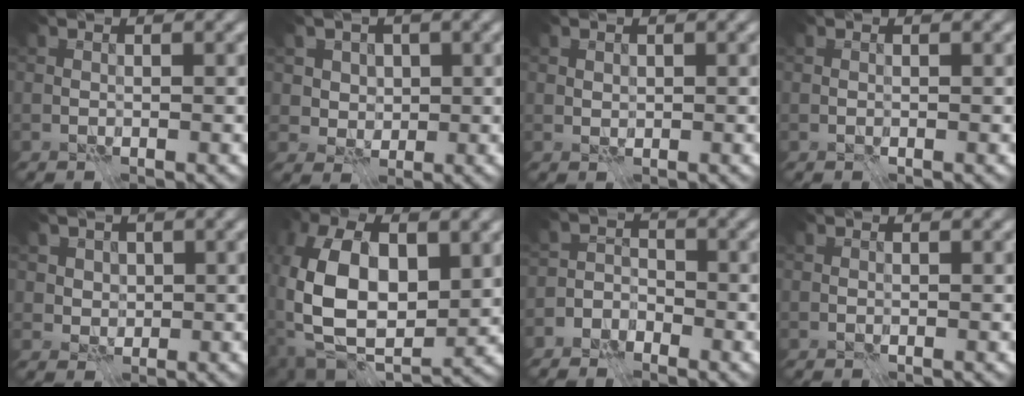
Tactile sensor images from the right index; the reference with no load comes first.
{"total": 3.6, "force": [1.5, 3.0, 1.4], "torque": [-0.022, -0.001, 0.025]}
{"total": 0.6, "force": [0.4, 0.4, 0.2], "torque": [-0.004, -0.001, 0.008]}
{"total": 0.0}
{"total": 2.8, "force": [1.2, 2.2, 1.1], "torque": [-0.016, 0.005, 0.019]}
{"total": 12.4, "force": [0.0, 7.1, 10.2], "torque": [-0.204, -0.005, 0.000]}
{"total": 3.9, "force": [-3.1, 2.2, 0.9], "torque": [0.010, 0.003, -0.060]}
{"total": 0.0}